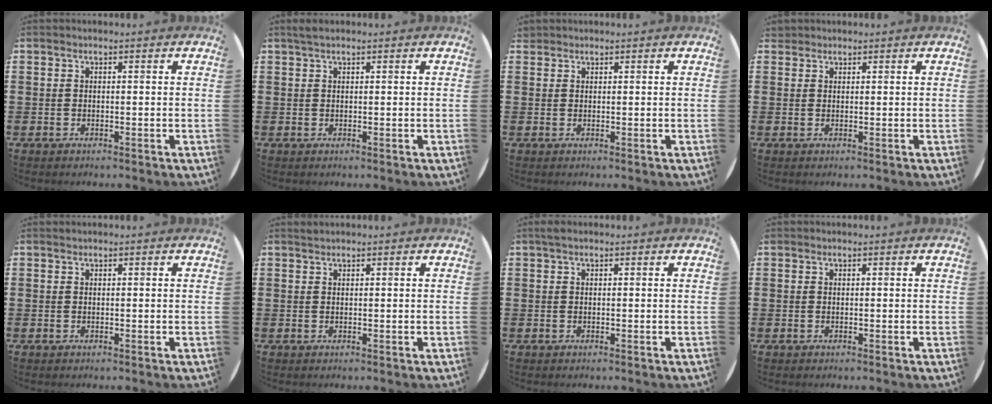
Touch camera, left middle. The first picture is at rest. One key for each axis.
{"total": 0.9, "fx": 0.8, "fy": 0.1, "fz": 0.4, "tx": -0.009, "ty": 0.002, "tz": 0.014}
{"total": 0.7, "fx": 0.7, "fy": 0.2, "fz": -0.1, "tx": 0.001, "ty": 0.002, "tz": 0.014}
{"total": 1.0, "fx": 0.9, "fy": 0.3, "fz": 0.0, "tx": -0.002, "ty": 0.002, "tz": 0.018}
{"total": 0.0}
{"total": 0.5, "fx": 0.5, "fy": -0.1, "fz": 0.0, "tx": -0.001, "ty": 0.000, "tz": 0.010}
{"total": 0.6, "fx": 0.4, "fy": 0.2, "fz": 0.4, "tx": -0.008, "ty": 0.004, "tz": 0.006}
{"total": 0.0}